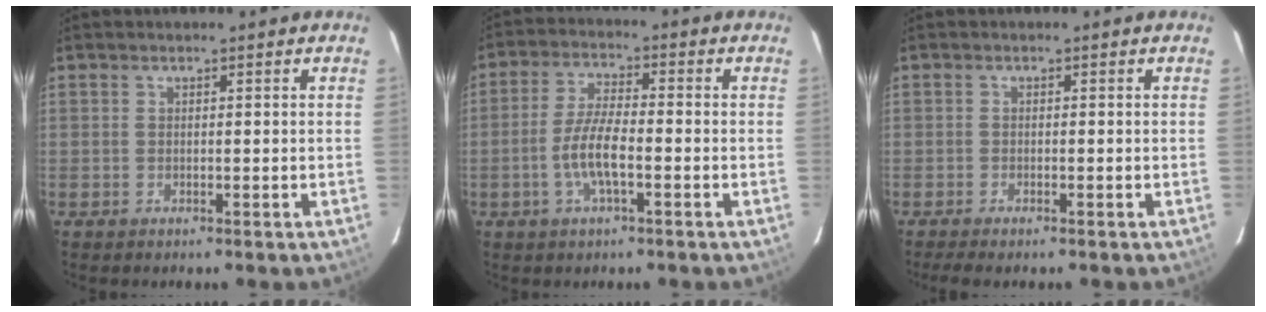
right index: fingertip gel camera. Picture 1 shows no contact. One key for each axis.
{"total": 7.0, "fx": -2.4, "fy": 1.8, "fz": 6.4, "tx": -0.131, "ty": 0.001, "tz": -0.047}
{"total": 2.7, "fx": -2.2, "fy": 0.2, "fz": 1.5, "tx": -0.037, "ty": -0.010, "tz": -0.040}